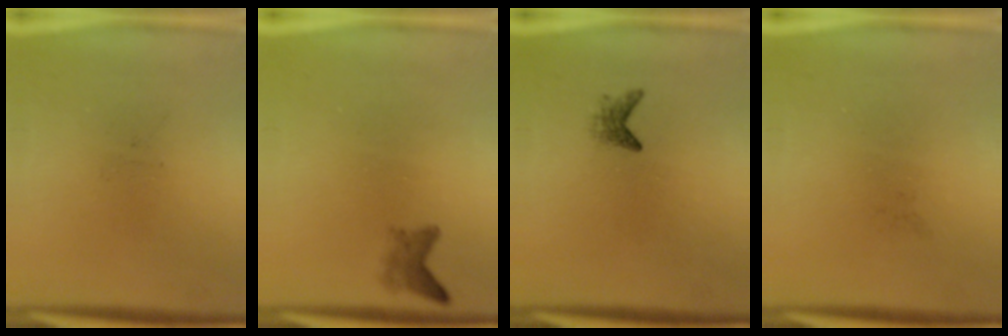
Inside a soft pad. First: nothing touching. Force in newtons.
{"total": 1.7}
{"total": 1.5}
{"total": 0.0}